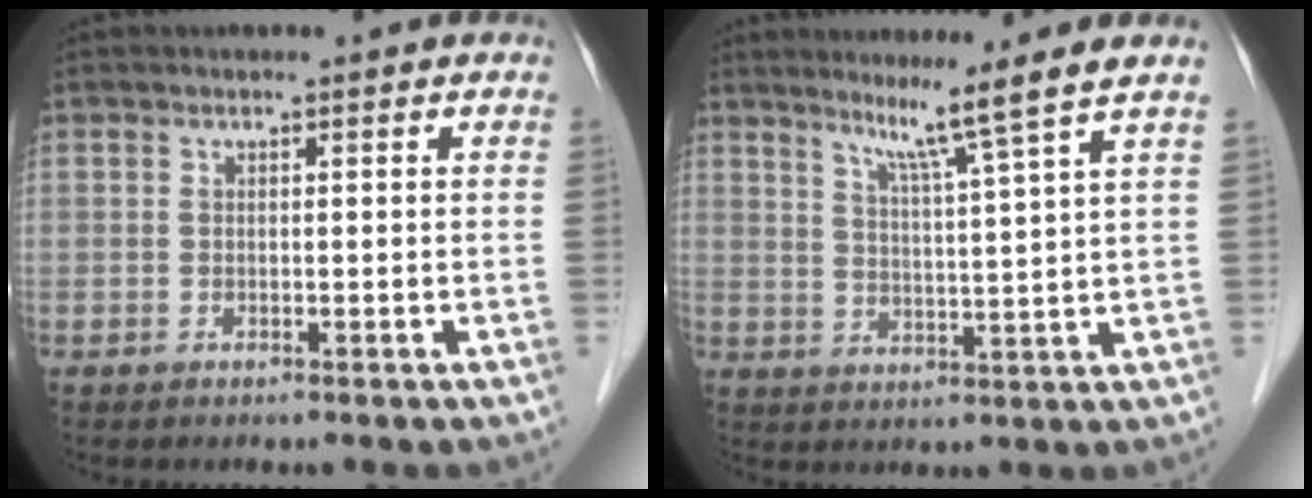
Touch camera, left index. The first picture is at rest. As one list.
[{"total": 7.5, "force": [5.3, -2.6, 4.7], "torque": [-0.075, -0.011, 0.090]}]